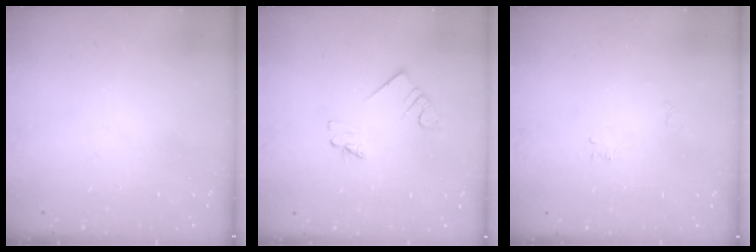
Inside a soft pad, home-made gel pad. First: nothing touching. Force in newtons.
{"total": 2.1, "press": 2.1, "slide": 0.0}
{"total": 2.5, "press": 2.5, "slide": 0.3}